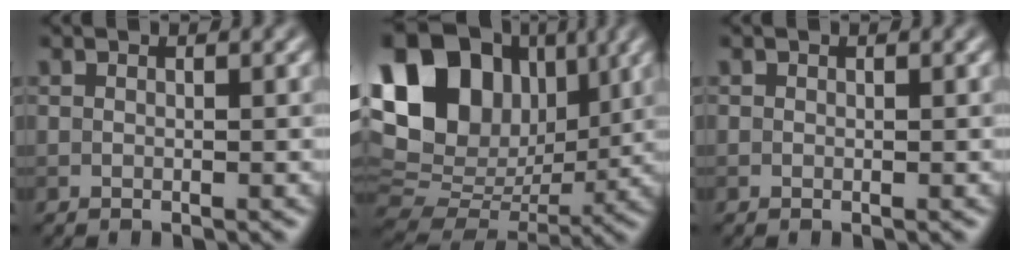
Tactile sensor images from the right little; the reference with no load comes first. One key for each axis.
{"total": 17.0, "fx": 5.6, "fy": 12.1, "fz": 10.5, "tx": -0.203, "ty": 0.044, "tz": 0.108}
{"total": 0.0}